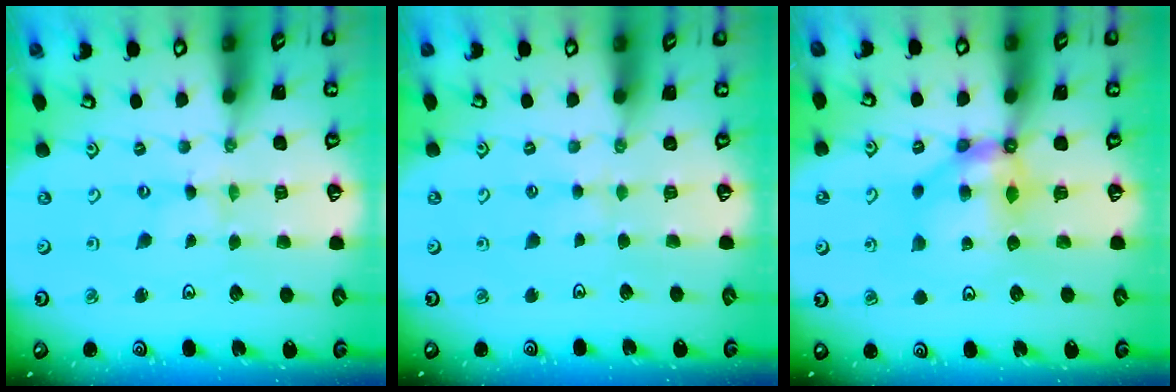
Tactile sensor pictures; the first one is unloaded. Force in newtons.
{"total": 2.2, "press": 2.2, "slide": 0.5}
{"total": 7.6, "press": 7.6, "slide": 0.7}